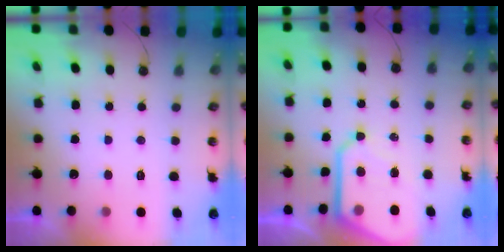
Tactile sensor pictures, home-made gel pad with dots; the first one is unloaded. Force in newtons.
{"total": 13.4, "press": 13.4, "slide": 1.3}